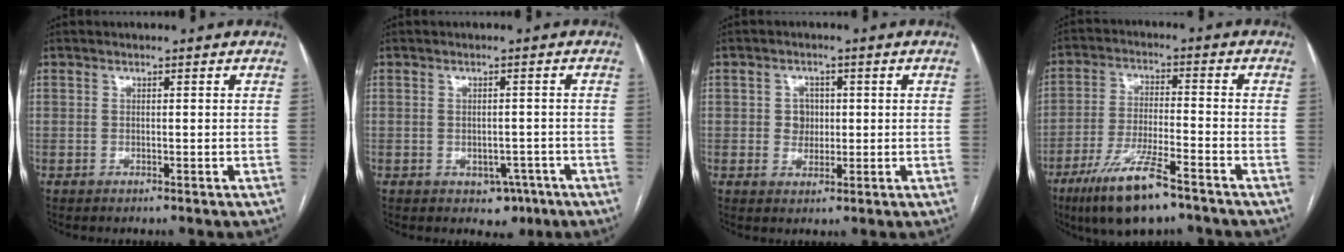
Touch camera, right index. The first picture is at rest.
{"total": 3.5, "force": [-1.7, 2.4, 1.8], "torque": [-0.015, 0.005, -0.012]}
{"total": 2.9, "force": [0.3, 2.6, 1.2], "torque": [-0.013, 0.007, 0.007]}
{"total": 11.4, "force": [-7.7, 1.7, 8.2], "torque": [-0.163, -0.022, -0.135]}